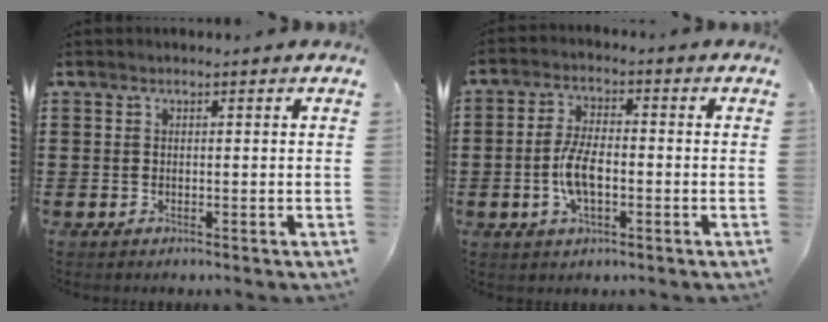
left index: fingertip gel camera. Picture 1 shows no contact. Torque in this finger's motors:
{"motor_torque": [1.55, 0.59, 0.57, 0.19]}